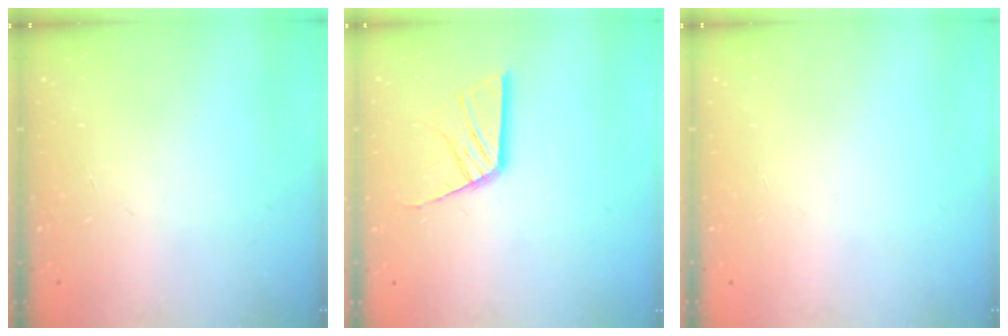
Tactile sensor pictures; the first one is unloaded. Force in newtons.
{"total": 12.2, "press": 12.1, "slide": 1.3}
{"total": 0.0}